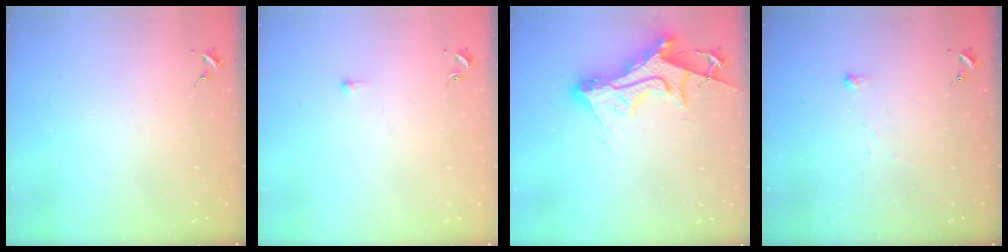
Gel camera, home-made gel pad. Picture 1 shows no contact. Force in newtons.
{"total": 2.9, "press": 2.8, "slide": 0.6}
{"total": 16.6, "press": 16.5, "slide": 1.5}
{"total": 2.9, "press": 2.9, "slide": 0.3}